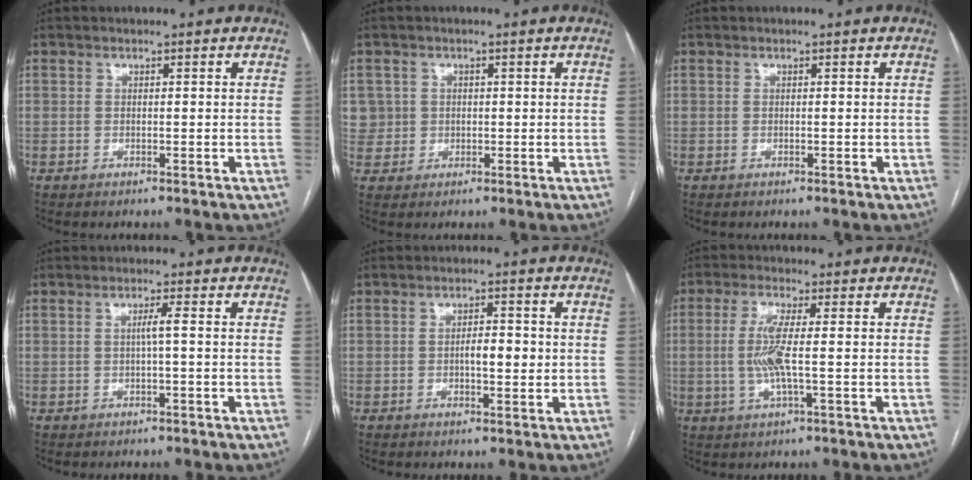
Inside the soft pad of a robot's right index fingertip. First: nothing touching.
{"total": 3.4, "force": [0.7, 3.3, -0.2], "torque": [0.021, 0.009, 0.014]}
{"total": 0.0}
{"total": 1.5, "force": [-0.1, -0.3, 1.5], "torque": [-0.026, 0.003, -0.001]}
{"total": 3.5, "force": [-0.2, 1.1, 3.3], "torque": [-0.053, 0.003, -0.003]}
{"total": 5.9, "force": [-0.3, 0.4, 5.9], "torque": [-0.129, -0.005, -0.010]}